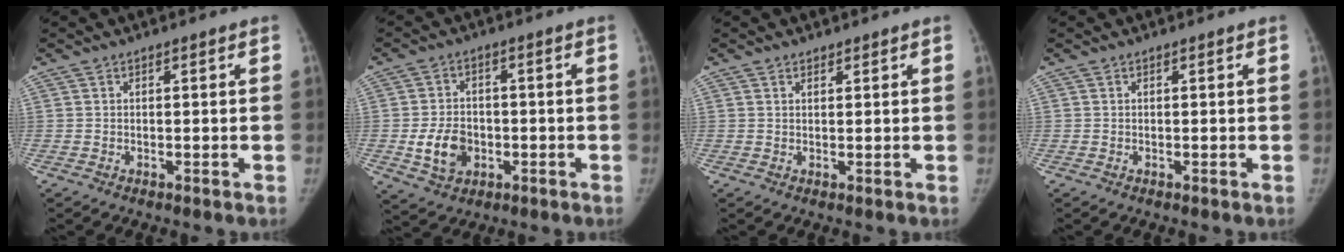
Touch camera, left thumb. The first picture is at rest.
{"total": 7.6, "force": [-1.6, 5.9, 4.5], "torque": [-0.062, 0.007, -0.020]}
{"total": 1.1, "force": [0.9, 0.5, 0.2], "torque": [0.002, -0.007, 0.013]}
{"total": 0.0}